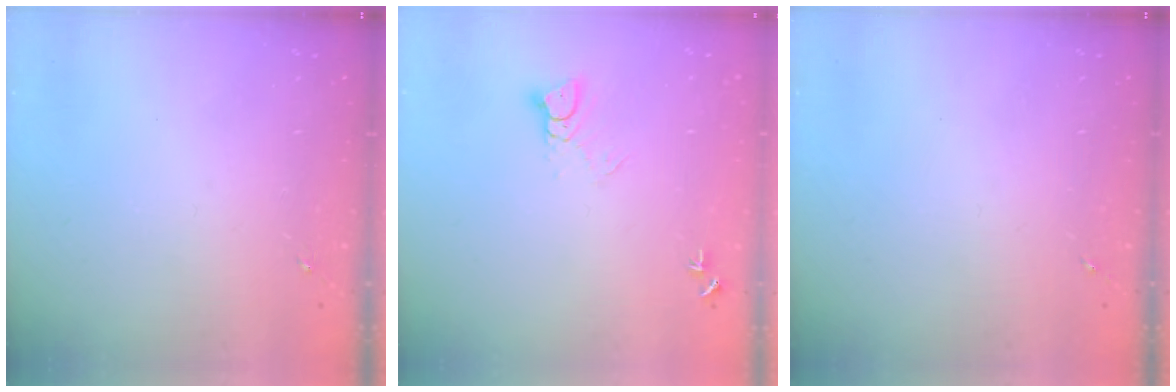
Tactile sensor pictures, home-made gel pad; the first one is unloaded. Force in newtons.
{"total": 4.7, "press": 4.7, "slide": 0.2}
{"total": 0.0}